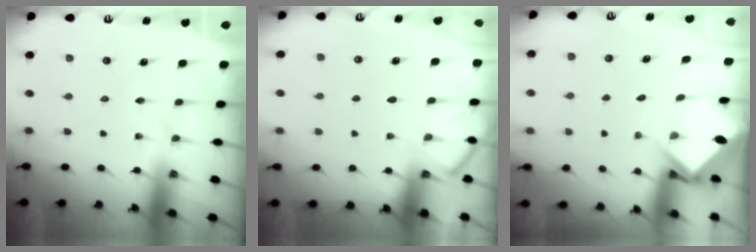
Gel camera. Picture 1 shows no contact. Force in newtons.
{"total": 5.9, "press": 5.9, "slide": 0.7}
{"total": 3.6, "press": 3.6, "slide": 0.3}